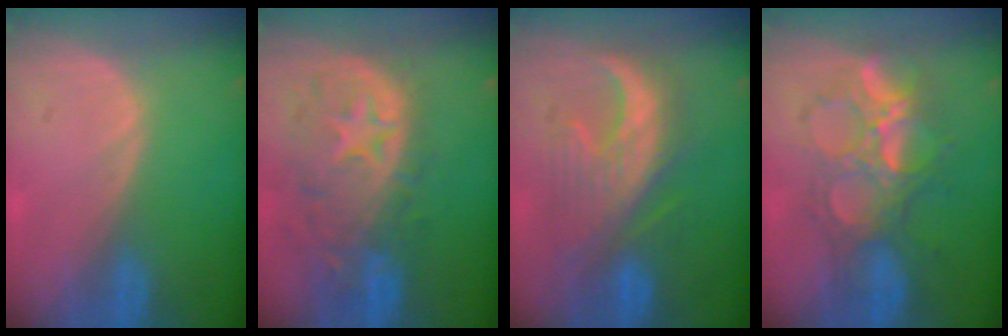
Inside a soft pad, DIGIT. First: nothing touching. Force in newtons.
{"total": 11.8, "press": 10.1, "slide": 6.1}
{"total": 9.1, "press": 9.1, "slide": 0.5}
{"total": 8.9, "press": 8.5, "slide": 2.8}